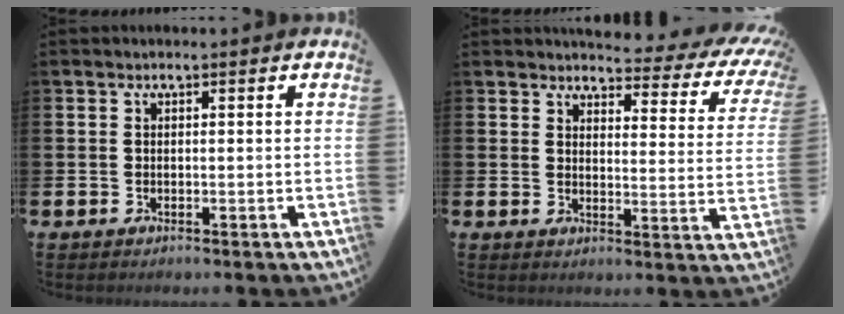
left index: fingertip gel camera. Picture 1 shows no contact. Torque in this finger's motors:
{"motor_torque": [1.14, -1.00, 0.26, 0.05]}